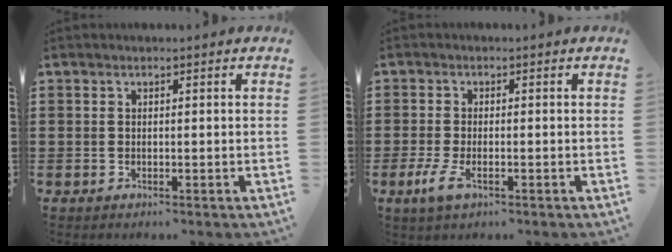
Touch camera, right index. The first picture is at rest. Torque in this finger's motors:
{"motor_torque": [2.13, 0.00, 0.18, 0.08]}